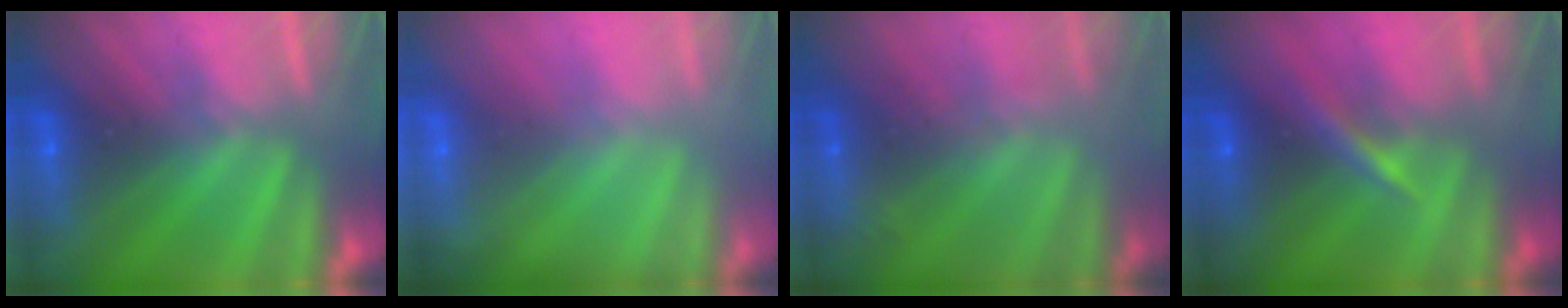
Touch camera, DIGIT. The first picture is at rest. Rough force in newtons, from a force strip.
{"total": 1.3}
{"total": 2.6}
{"total": 2.9}